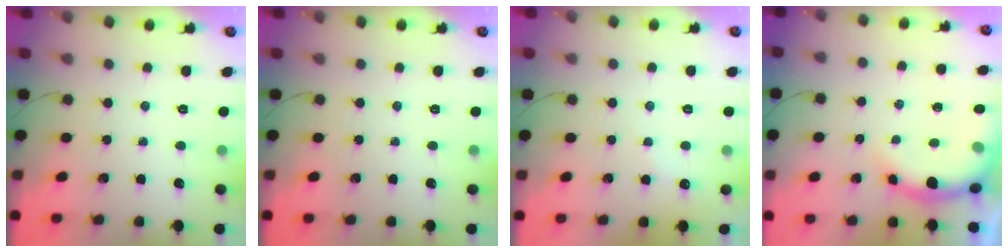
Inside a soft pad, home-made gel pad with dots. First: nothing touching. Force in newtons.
{"total": 0.0}
{"total": 4.8, "press": 4.8, "slide": 0.6}
{"total": 7.3, "press": 7.3, "slide": 1.2}